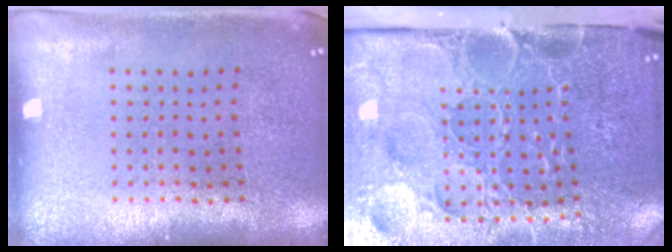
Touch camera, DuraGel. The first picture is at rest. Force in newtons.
{"total": 5.3, "press": 4.4, "slide": 3.0}